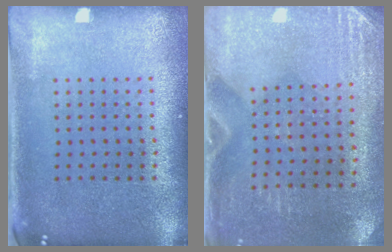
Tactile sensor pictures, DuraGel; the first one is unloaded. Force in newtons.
{"total": 2.9, "press": 2.5, "slide": 1.3}